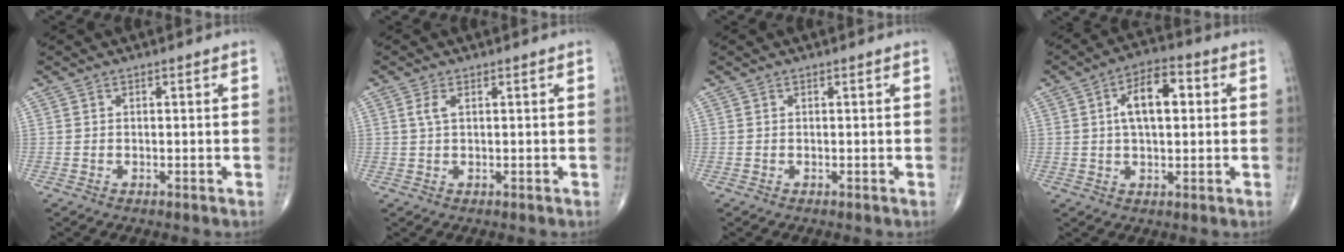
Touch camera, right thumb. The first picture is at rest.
{"total": 2.1, "force": [0.7, 0.9, 1.7], "torque": [-0.040, 0.006, 0.018]}
{"total": 0.0}
{"total": 9.9, "force": [1.9, 4.9, 8.4], "torque": [-0.127, 0.016, 0.025]}